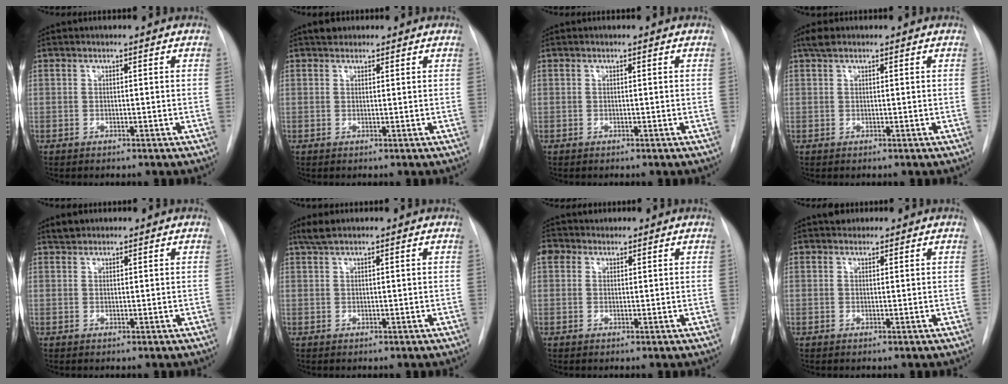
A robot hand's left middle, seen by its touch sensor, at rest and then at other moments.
{"total": 1.7, "force": [1.4, 0.9, 0.3], "torque": [-0.006, 0.009, 0.021]}
{"total": 0.0}
{"total": 1.7, "force": [1.3, 0.7, 0.9], "torque": [-0.018, 0.013, 0.024]}
{"total": 1.4, "force": [1.3, 0.5, 0.1], "torque": [-0.003, 0.005, 0.023]}
{"total": 2.2, "force": [1.8, 0.2, 1.3], "torque": [-0.031, 0.010, 0.038]}
{"total": 2.7, "force": [1.6, 2.1, 0.5], "torque": [-0.011, 0.020, 0.029]}
{"total": 1.6, "force": [1.4, 0.8, 0.2], "torque": [-0.002, 0.010, 0.019]}